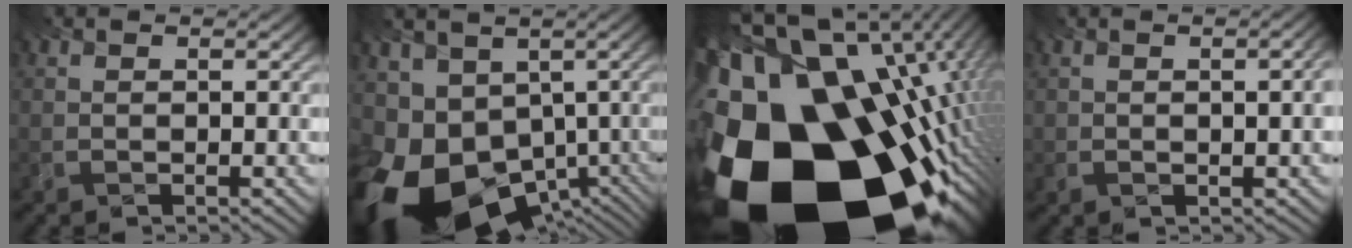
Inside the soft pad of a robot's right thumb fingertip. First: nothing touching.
{"total": 16.0, "force": [-6.5, 11.0, 9.7], "torque": [-0.257, -0.041, -0.084]}
{"total": 23.5, "force": [-11.1, 14.3, 15.1], "torque": [-0.270, -0.066, -0.146]}
{"total": 3.9, "force": [0.6, 1.2, 3.7], "torque": [-0.037, 0.019, -0.006]}